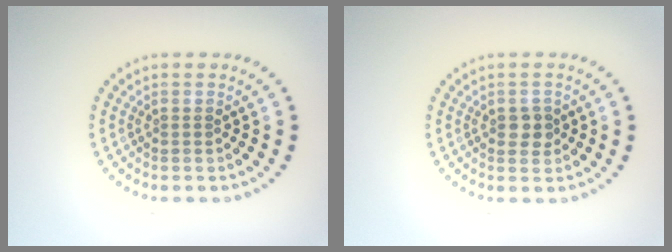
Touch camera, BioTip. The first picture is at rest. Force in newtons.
{"total": 1.7, "press": 1.6, "slide": 0.2}